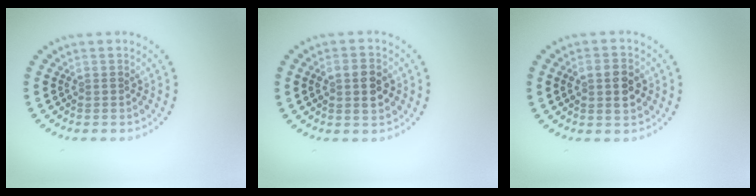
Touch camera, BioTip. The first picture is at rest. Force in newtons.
{"total": 2.8, "press": 2.8, "slide": 0.4}
{"total": 2.8, "press": 2.8, "slide": 0.4}